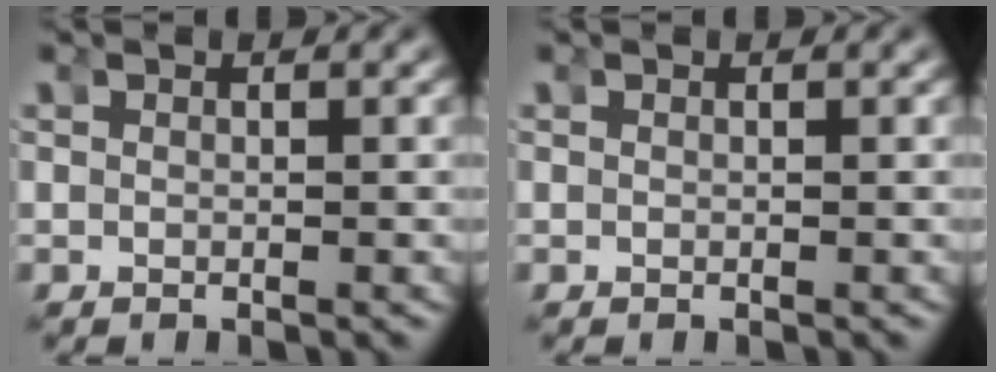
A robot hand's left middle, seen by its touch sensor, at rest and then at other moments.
{"total": 0.0}